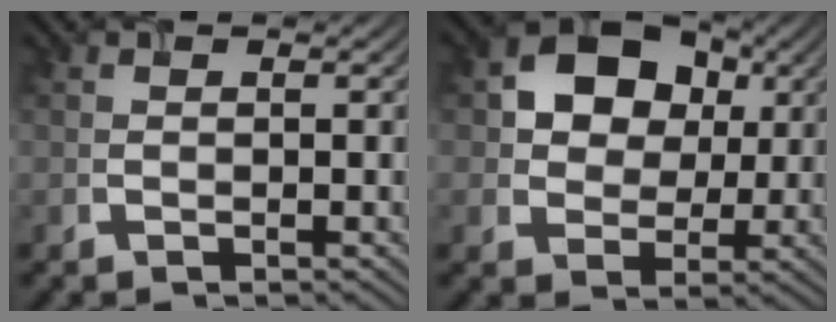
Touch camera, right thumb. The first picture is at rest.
{"total": 9.2, "force": [2.7, 7.6, 4.4], "torque": [-0.100, 0.018, 0.036]}